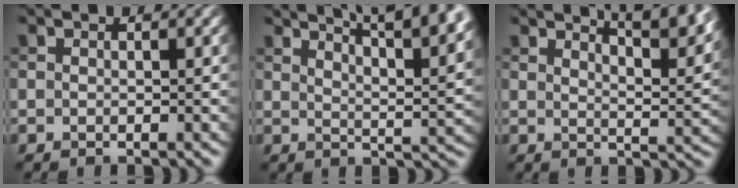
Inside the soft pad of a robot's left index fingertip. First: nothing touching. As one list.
[{"total": 12.9, "force": [9.1, 3.8, 8.3], "torque": [-0.074, 0.034, 0.091]}, {"total": 8.0, "force": [6.0, 2.3, 4.7], "torque": [-0.031, 0.018, 0.052]}]